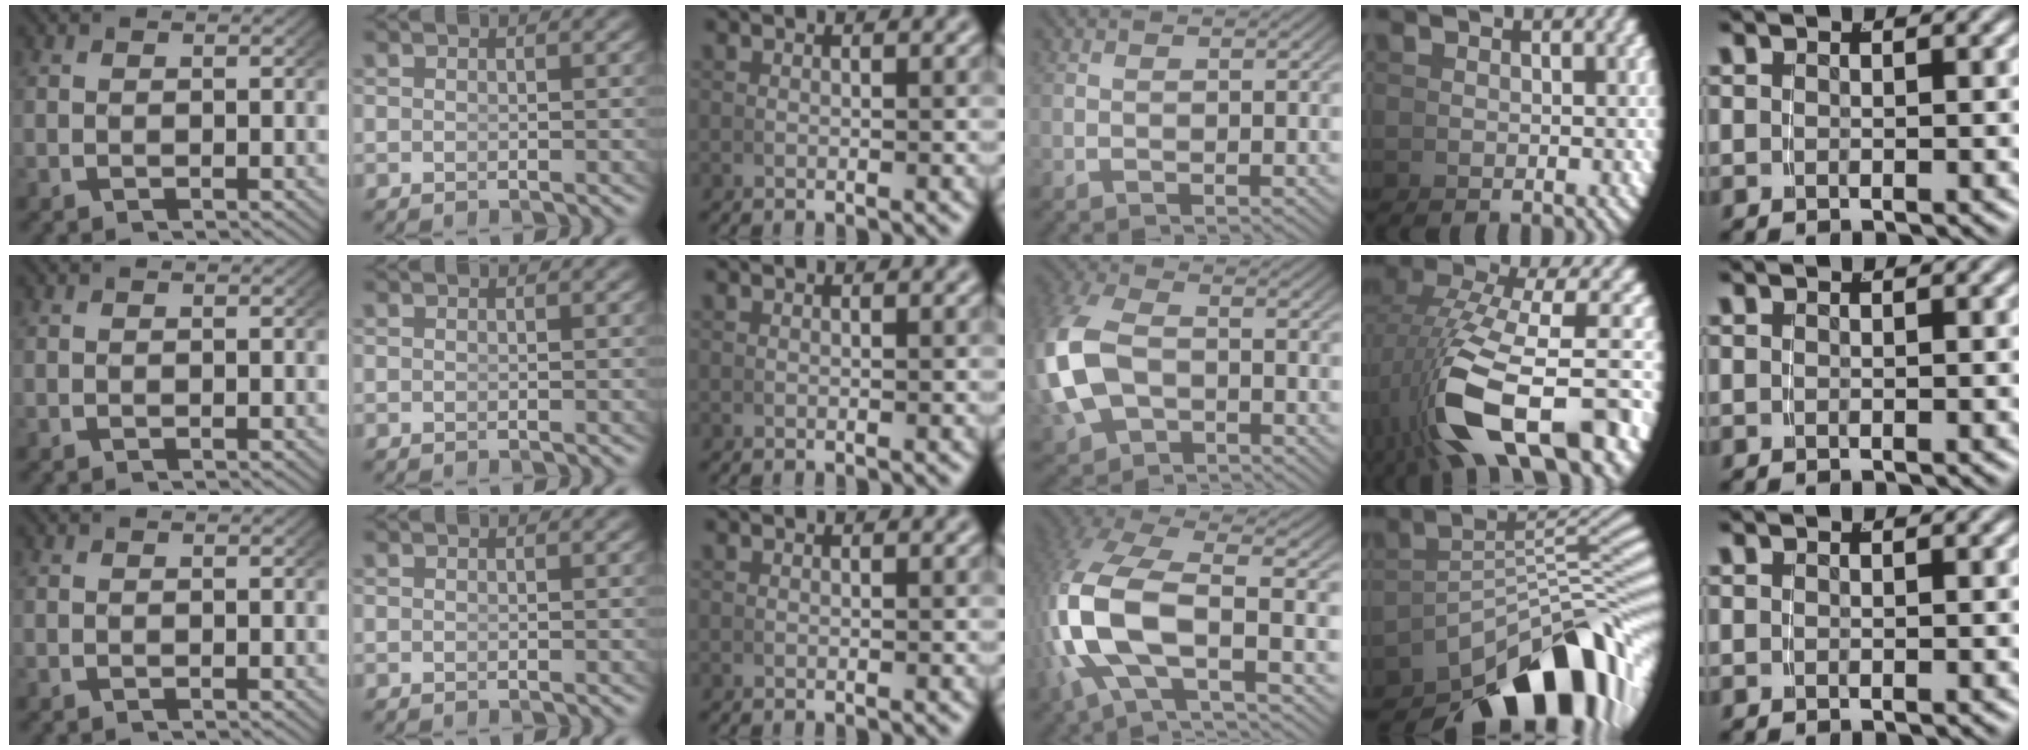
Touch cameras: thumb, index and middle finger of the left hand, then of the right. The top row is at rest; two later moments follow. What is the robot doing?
{"motion": "grasp_and_lifting", "object": "coin"}